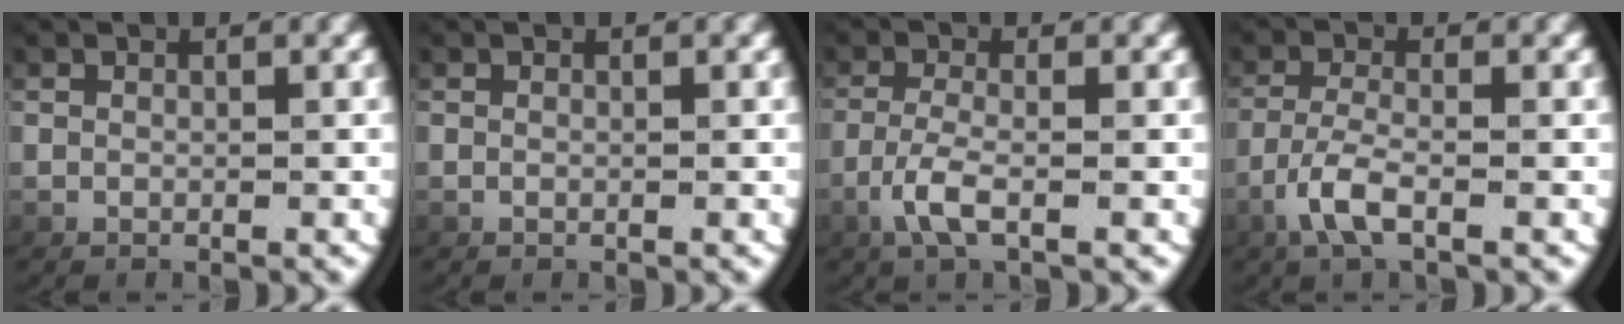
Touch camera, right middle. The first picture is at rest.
{"total": 0.0}
{"total": 2.7, "force": [-1.0, 0.1, 2.4], "torque": [-0.066, -0.019, -0.007]}
{"total": 2.9, "force": [-1.3, 0.3, 2.6], "torque": [-0.066, -0.018, -0.013]}